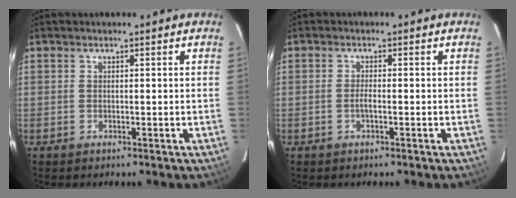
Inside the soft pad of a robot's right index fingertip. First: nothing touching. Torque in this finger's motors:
{"motor_torque": [0.24, -0.14, 0.15, 0.04]}